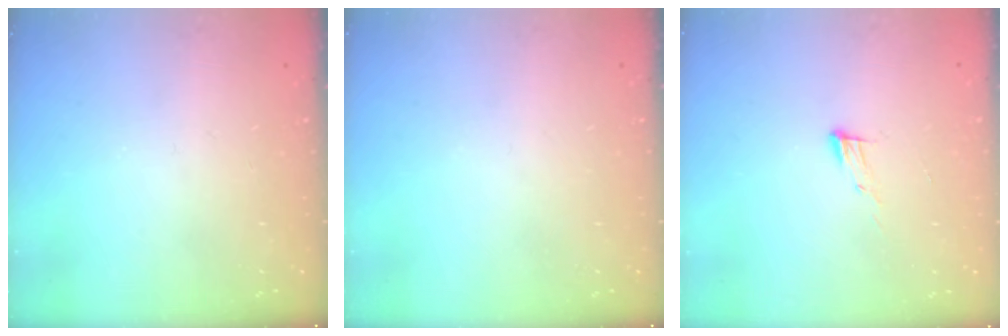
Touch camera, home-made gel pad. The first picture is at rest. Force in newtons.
{"total": 0.0}
{"total": 5.4, "press": 5.4, "slide": 0.5}